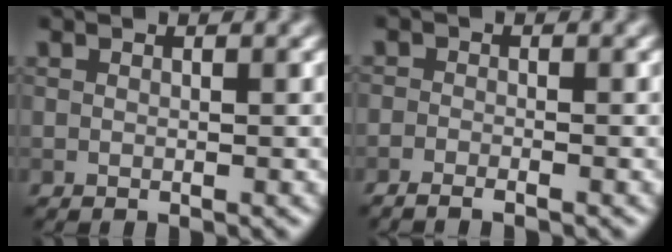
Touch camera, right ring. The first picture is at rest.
{"total": 1.8, "force": [-1.4, 0.5, 0.9], "torque": [-0.013, -0.003, -0.026]}